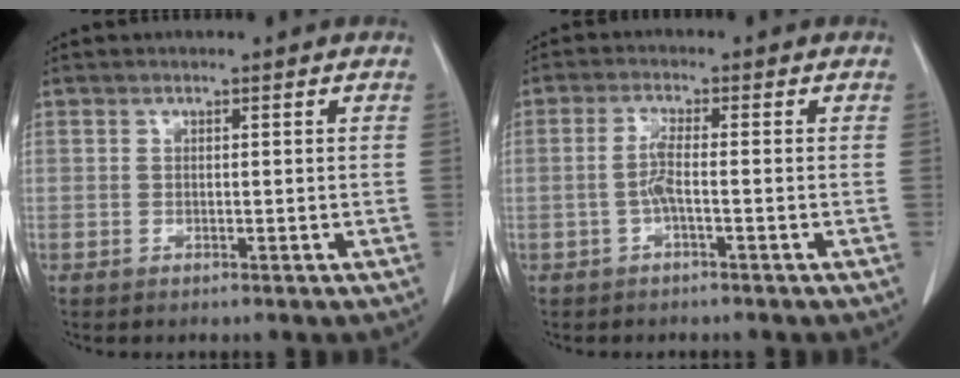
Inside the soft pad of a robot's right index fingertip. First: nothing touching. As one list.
[{"total": 2.8, "force": [-0.8, 0.0, 2.7], "torque": [-0.056, 0.002, -0.020]}]